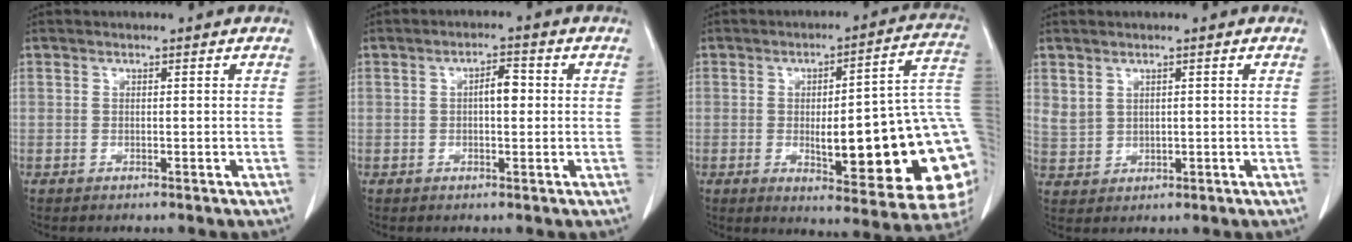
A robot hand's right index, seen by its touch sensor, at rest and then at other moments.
{"total": 3.2, "force": [0.2, 1.2, 3.0], "torque": [-0.049, 0.007, 0.001]}
{"total": 23.9, "force": [-3.0, 4.6, 23.2], "torque": [-0.221, 0.014, -0.030]}
{"total": 3.1, "force": [1.5, 2.4, 1.3], "torque": [-0.029, 0.004, 0.041]}